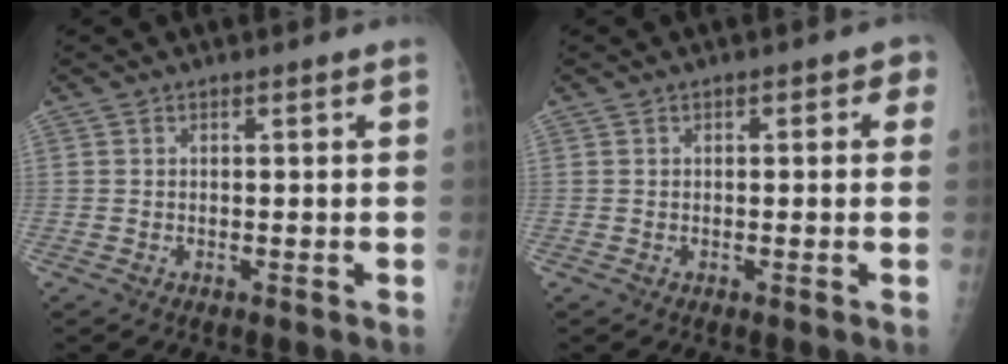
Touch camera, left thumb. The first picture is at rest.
{"total": 2.7, "force": [0.6, 1.5, 2.1], "torque": [-0.007, 0.004, 0.000]}